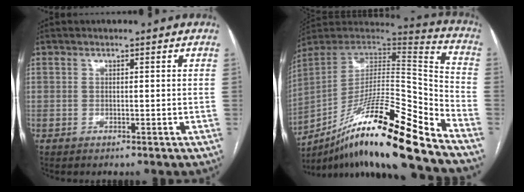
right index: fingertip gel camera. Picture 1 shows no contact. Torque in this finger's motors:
{"motor_torque": [1.19, -0.95, 0.76, 0.21]}